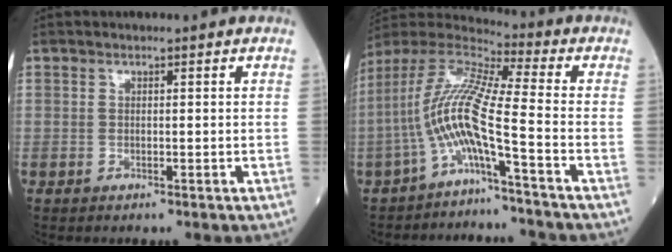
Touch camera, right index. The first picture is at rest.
{"total": 11.5, "force": [-4.2, -0.4, 10.8], "torque": [-0.226, 0.015, -0.089]}